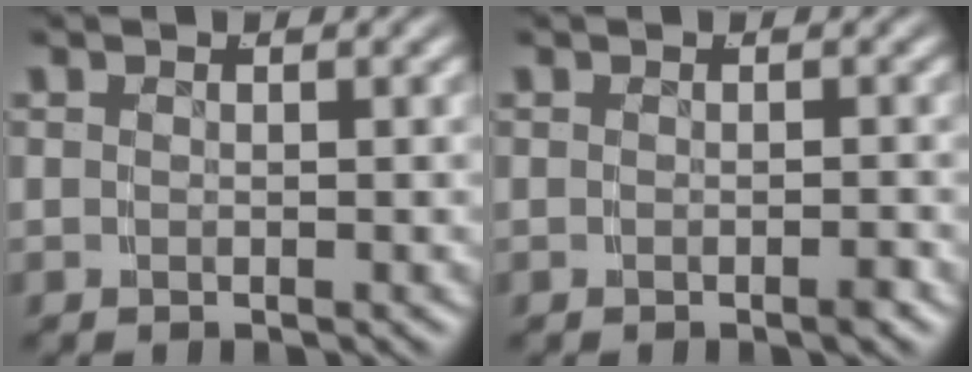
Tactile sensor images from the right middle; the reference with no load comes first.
{"total": 0.7, "force": [-0.6, -0.2, 0.3], "torque": [-0.003, 0.005, -0.015]}